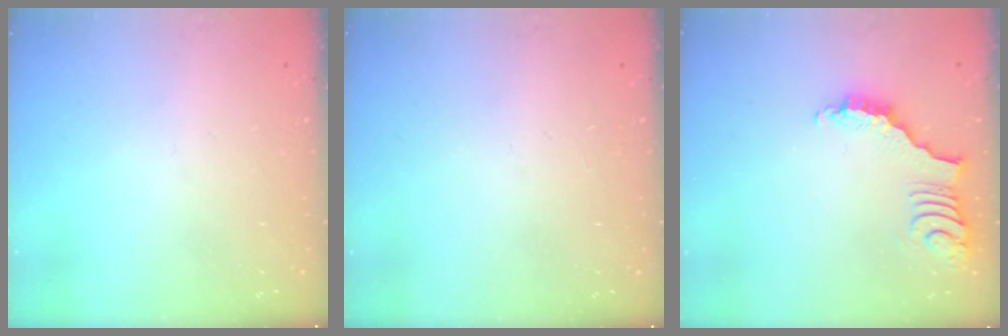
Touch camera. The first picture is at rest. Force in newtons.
{"total": 0.0}
{"total": 3.9, "press": 3.8, "slide": 0.7}